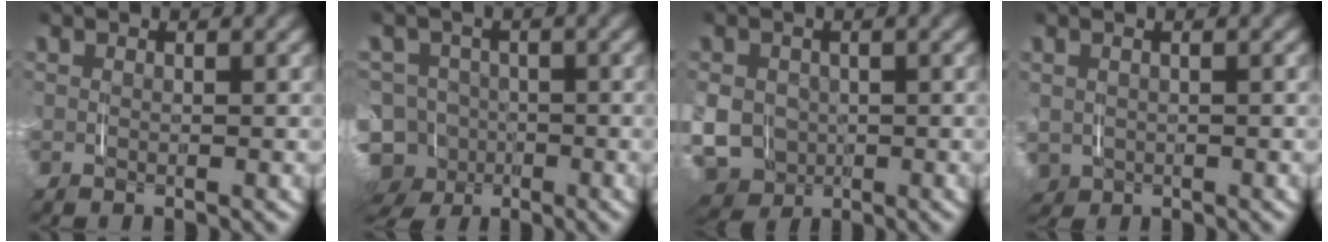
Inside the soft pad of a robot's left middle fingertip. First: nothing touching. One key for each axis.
{"total": 12.0, "fx": -5.5, "fy": 10.3, "fz": 2.9, "tx": -0.087, "ty": -0.068, "tz": -0.092}
{"total": 6.6, "fx": -1.7, "fy": 5.8, "fz": 2.7, "tx": -0.084, "ty": -0.042, "tz": -0.015}
{"total": 2.2, "fx": -0.6, "fy": 2.0, "fz": 0.7, "tx": -0.034, "ty": -0.019, "tz": -0.003}